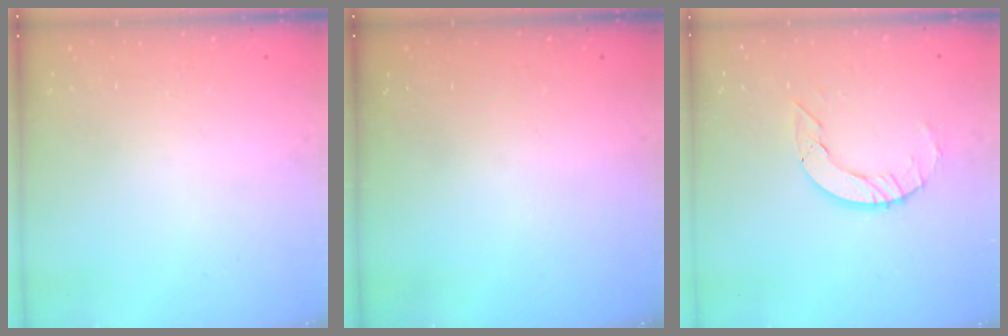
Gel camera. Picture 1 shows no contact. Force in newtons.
{"total": 0.0}
{"total": 7.1, "press": 7.0, "slide": 0.7}